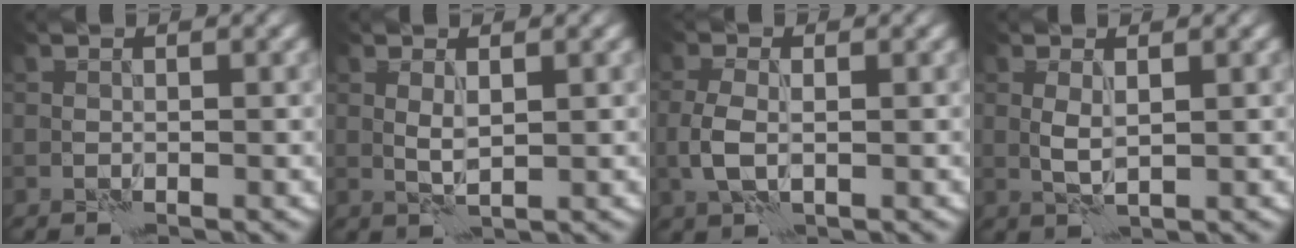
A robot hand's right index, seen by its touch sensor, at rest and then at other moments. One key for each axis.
{"total": 1.3, "fx": 0.7, "fy": 0.2, "fz": 1.1, "tx": -0.025, "ty": -0.003, "tz": 0.016}
{"total": 2.4, "fx": -0.1, "fy": 1.3, "fz": 2.1, "tx": -0.048, "ty": -0.004, "tz": -0.004}
{"total": 1.5, "fx": 0.6, "fy": 0.4, "fz": 1.3, "tx": -0.031, "ty": -0.002, "tz": 0.014}